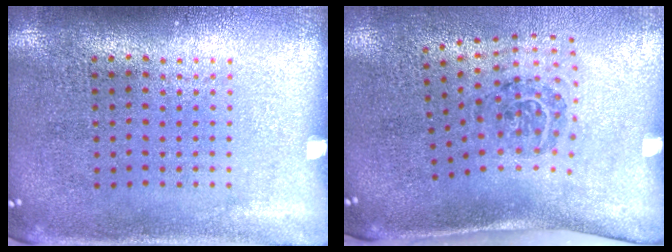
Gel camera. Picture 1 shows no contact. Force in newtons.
{"total": 2.0, "press": 1.2, "slide": 1.5}